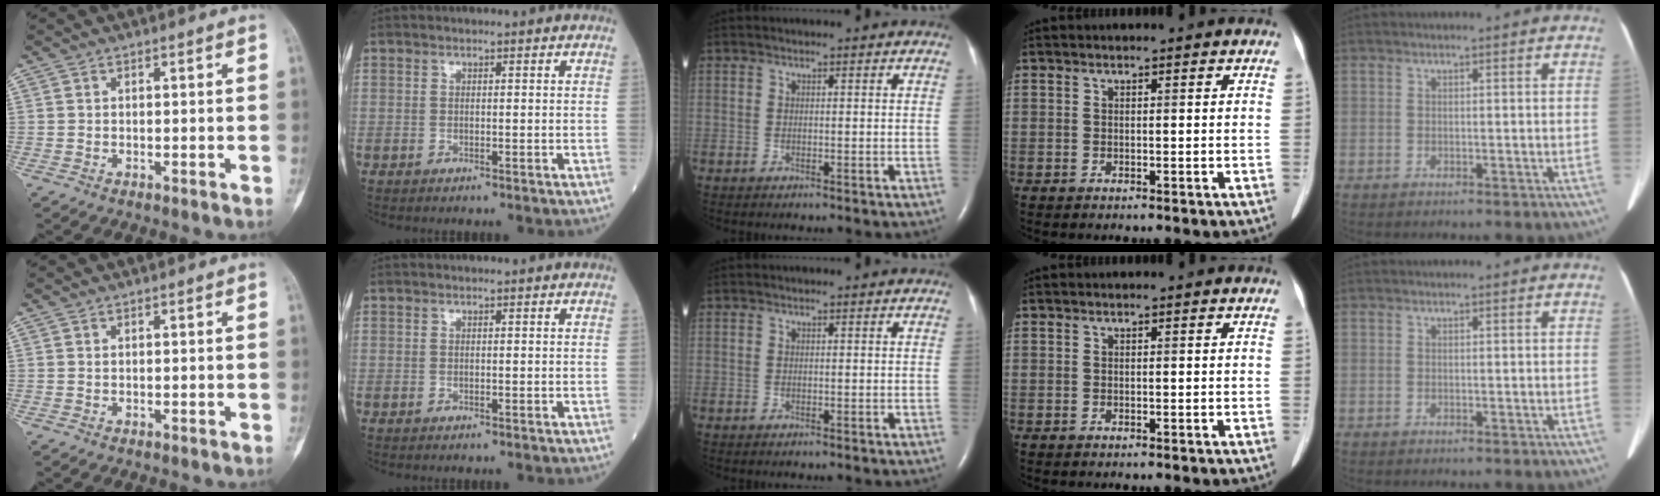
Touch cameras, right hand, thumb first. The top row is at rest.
{}